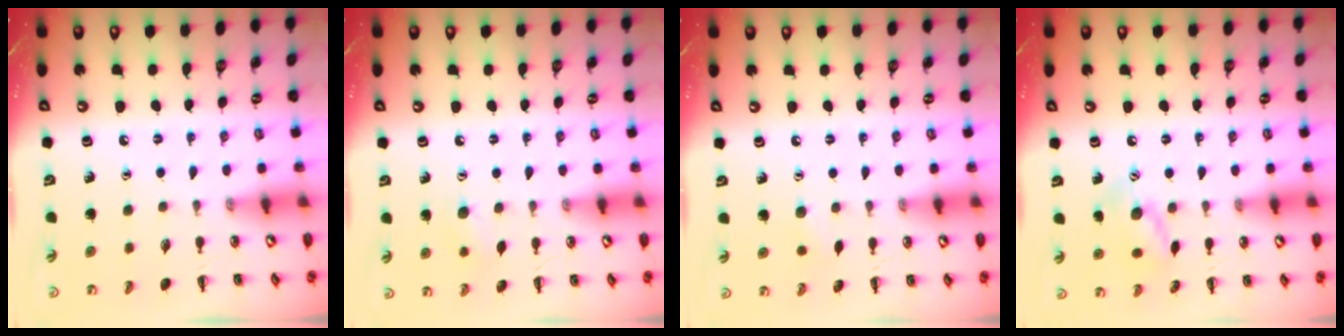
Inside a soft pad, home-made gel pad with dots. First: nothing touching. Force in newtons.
{"total": 6.2, "press": 6.0, "slide": 1.4}
{"total": 3.8, "press": 3.6, "slide": 1.0}
{"total": 10.4, "press": 10.4, "slide": 0.6}